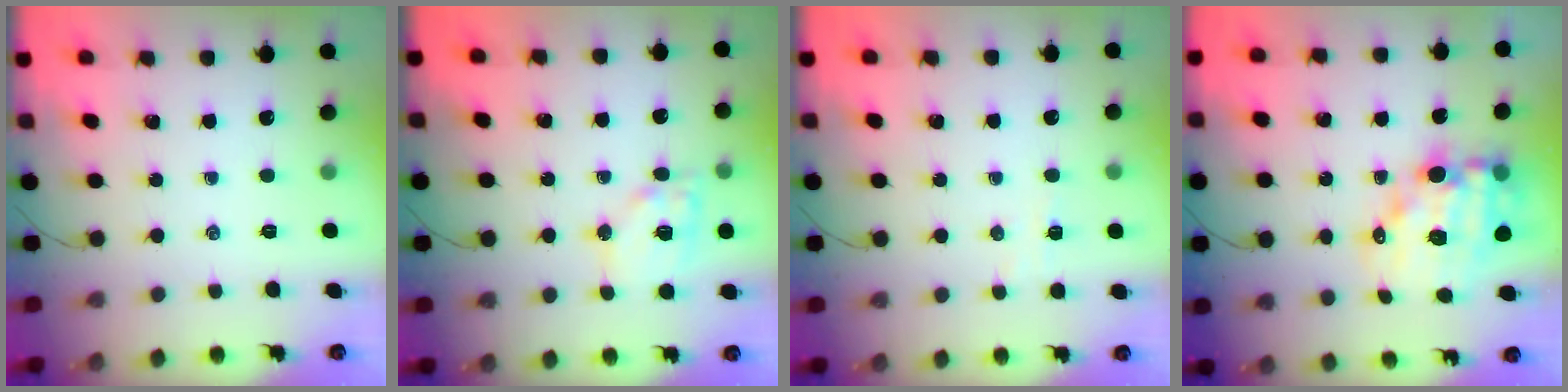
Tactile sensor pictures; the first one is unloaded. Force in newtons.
{"total": 11.6, "press": 11.4, "slide": 2.0}
{"total": 3.5, "press": 3.3, "slide": 1.3}
{"total": 13.7, "press": 13.2, "slide": 3.6}